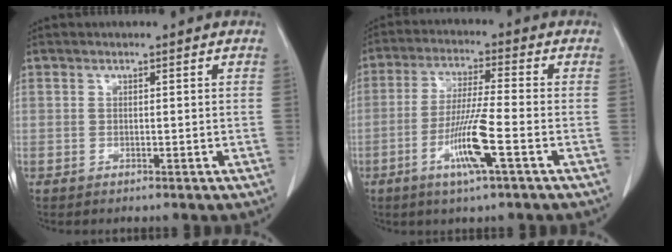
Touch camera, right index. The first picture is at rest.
{"total": 8.9, "force": [-3.4, -0.3, 8.2], "torque": [-0.159, -0.012, -0.067]}